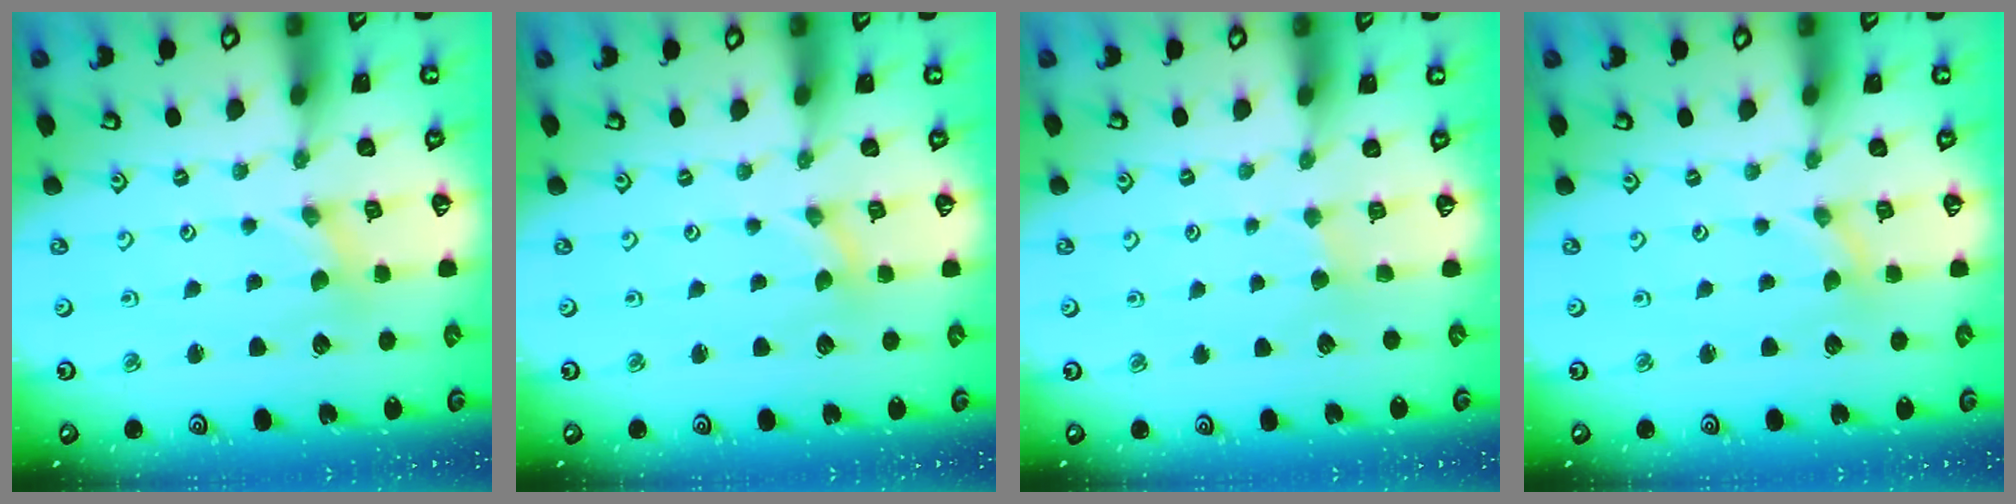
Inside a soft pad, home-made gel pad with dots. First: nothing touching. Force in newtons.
{"total": 0.0}
{"total": 1.9, "press": 1.9, "slide": 0.3}
{"total": 0.0}